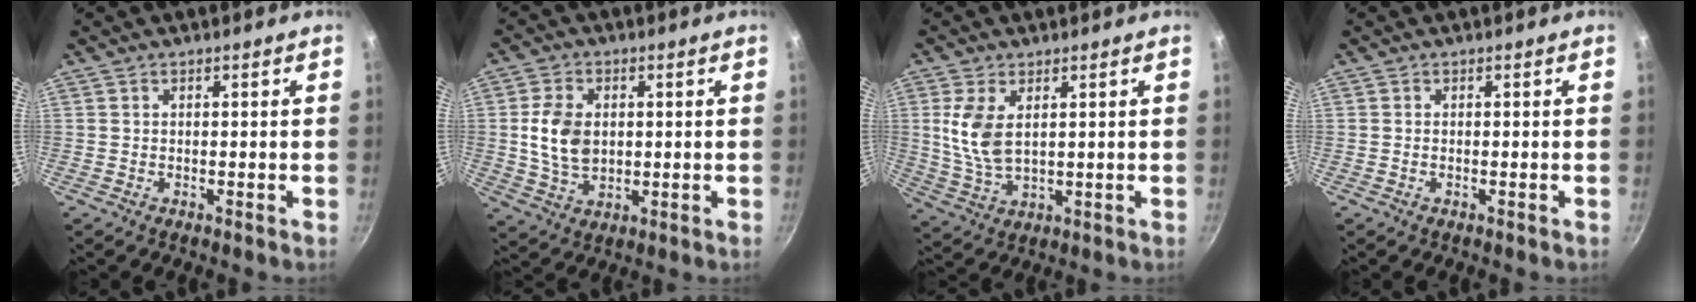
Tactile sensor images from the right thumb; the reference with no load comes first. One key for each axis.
{"total": 8.9, "fx": 0.9, "fy": 6.2, "fz": 6.2, "tx": -0.105, "ty": -0.002, "tz": 0.019}
{"total": 8.3, "fx": 2.1, "fy": 4.5, "fz": 6.6, "tx": -0.134, "ty": -0.016, "tz": 0.048}
{"total": 0.0}